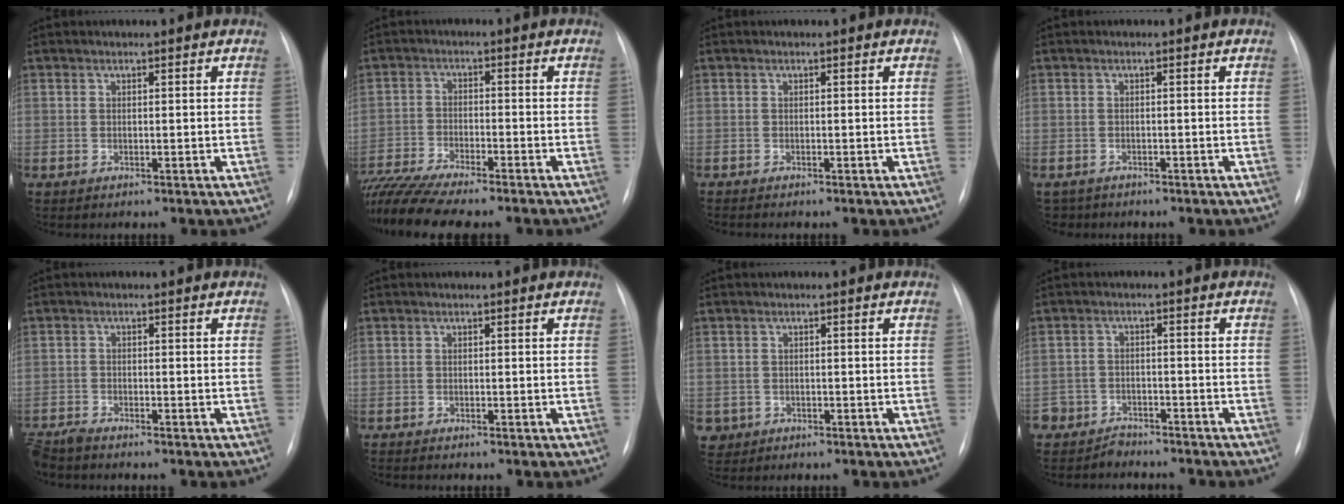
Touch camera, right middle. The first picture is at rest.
{"total": 13.4, "force": [-11.7, 0.8, 6.6], "torque": [-0.121, -0.014, -0.192]}
{"total": 0.6, "force": [-0.6, 0.0, 0.3], "torque": [-0.003, 0.000, -0.009]}
{"total": 2.2, "force": [-1.9, 1.1, -0.4], "torque": [0.002, 0.000, -0.030]}
{"total": 3.7, "force": [-3.6, 0.4, 1.0], "torque": [-0.016, -0.015, -0.069]}
{"total": 1.2, "force": [-1.0, 0.0, 0.5], "torque": [-0.006, -0.001, -0.014]}
{"total": 2.3, "force": [-1.0, 2.1, 0.0], "torque": [0.003, 0.008, -0.014]}
{"total": 5.6, "force": [-4.9, 2.8, 0.1], "torque": [0.003, 0.005, -0.079]}